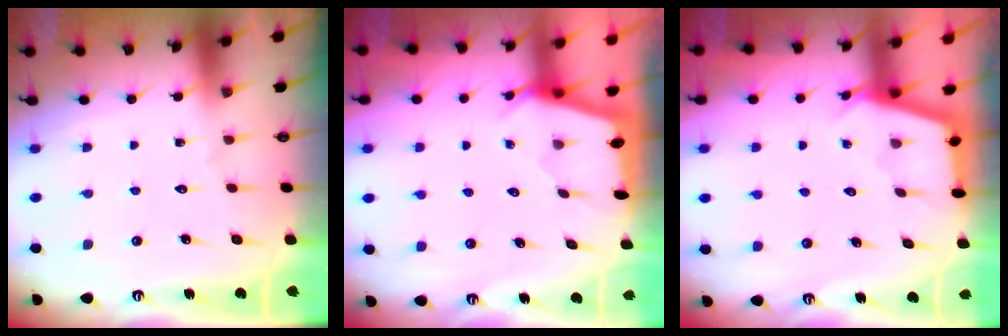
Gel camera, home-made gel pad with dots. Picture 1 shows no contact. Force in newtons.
{"total": 2.2, "press": 2.2, "slide": 0.3}
{"total": 2.9, "press": 2.9, "slide": 0.3}